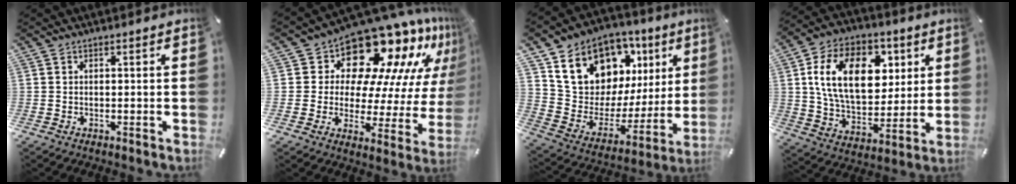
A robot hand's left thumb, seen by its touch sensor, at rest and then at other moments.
{"total": 16.5, "force": [13.9, 6.9, 5.6], "torque": [-0.080, -0.145, 0.226]}
{"total": 16.6, "force": [10.1, 11.7, 5.9], "torque": [-0.106, -0.077, 0.195]}
{"total": 20.6, "force": [6.0, 14.0, 13.8], "torque": [-0.243, 0.001, 0.104]}